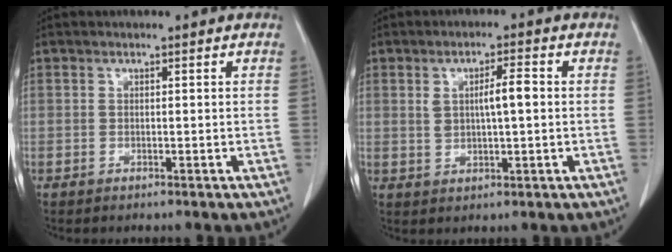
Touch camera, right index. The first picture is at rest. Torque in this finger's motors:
{"motor_torque": [0.16, 0.06, 0.18, 0.07]}